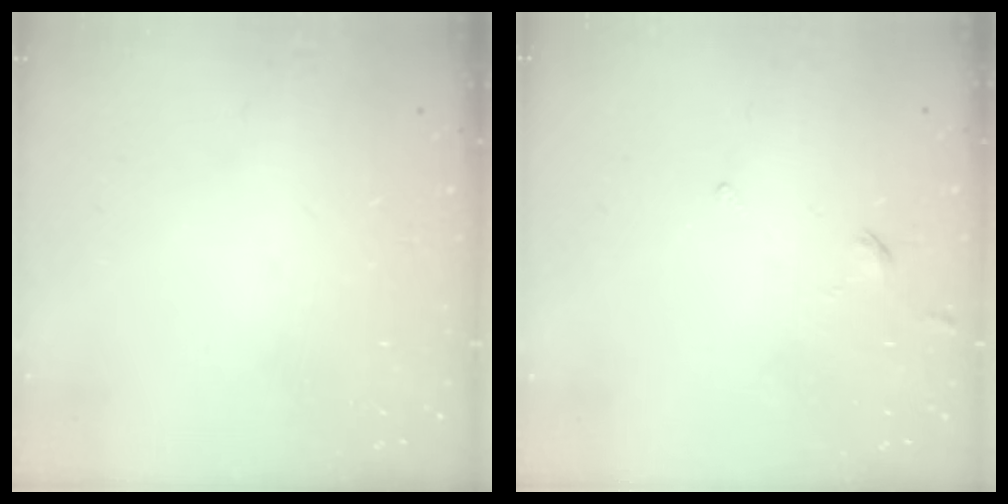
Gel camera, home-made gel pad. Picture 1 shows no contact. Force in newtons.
{"total": 1.8, "press": 1.7, "slide": 0.5}